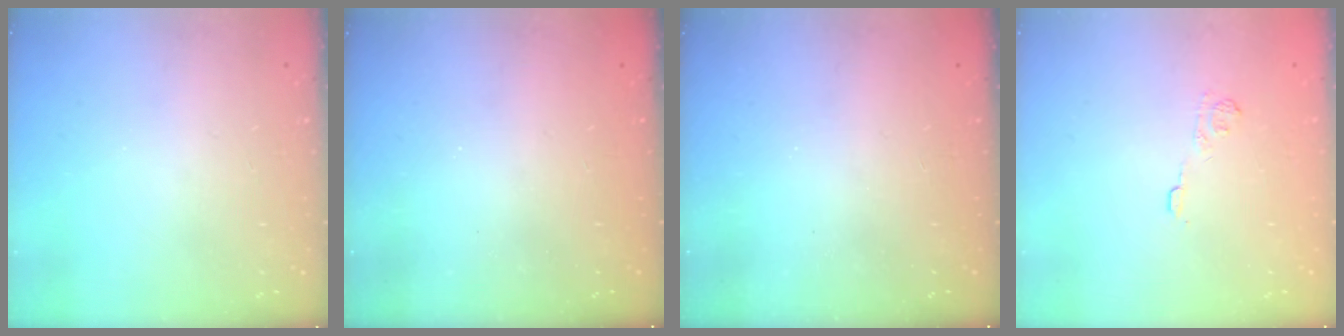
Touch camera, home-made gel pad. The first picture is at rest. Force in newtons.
{"total": 2.3, "press": 2.2, "slide": 0.8}
{"total": 2.2, "press": 2.1, "slide": 0.7}
{"total": 3.9, "press": 3.7, "slide": 1.4}